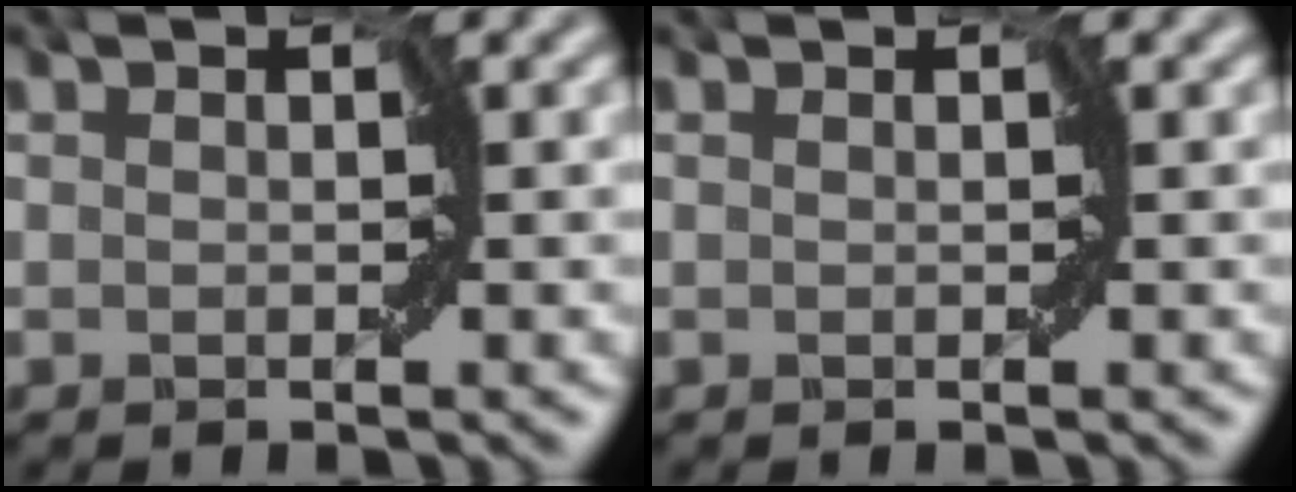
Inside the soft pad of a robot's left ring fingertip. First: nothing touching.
{"total": 0.0}